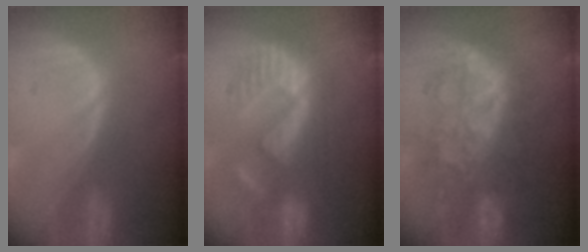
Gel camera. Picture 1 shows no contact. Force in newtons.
{"total": 9.1, "press": 9.1, "slide": 1.1}
{"total": 8.9, "press": 8.9, "slide": 0.4}